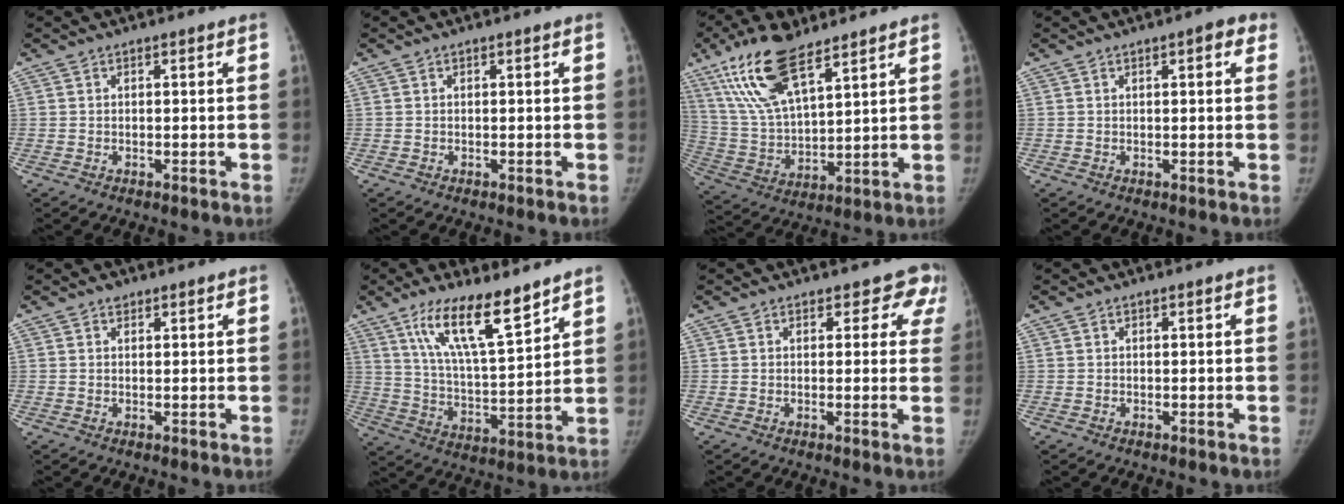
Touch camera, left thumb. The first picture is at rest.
{"total": 0.0}
{"total": 16.3, "force": [10.3, 5.9, 11.2], "torque": [-0.210, -0.035, 0.206]}
{"total": 2.9, "force": [1.3, 1.0, 2.5], "torque": [-0.022, 0.001, 0.011]}
{"total": 1.2, "force": [0.8, 0.7, 0.4], "torque": [0.001, -0.004, 0.011]}
{"total": 14.4, "force": [9.7, 3.5, 10.0], "torque": [-0.162, -0.058, 0.184]}
{"total": 5.4, "force": [4.4, 3.2, 0.4], "torque": [0.048, -0.015, 0.022]}
{"total": 0.0}